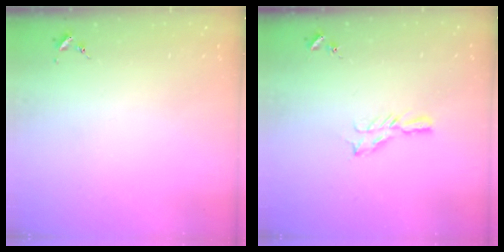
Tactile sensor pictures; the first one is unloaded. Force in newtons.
{"total": 4.7, "press": 4.7, "slide": 0.5}